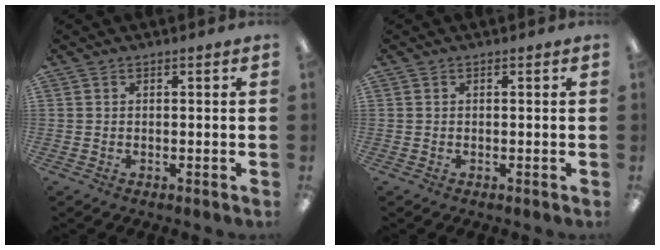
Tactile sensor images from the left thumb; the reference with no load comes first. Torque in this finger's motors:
{"motor_torque": [0.00, 0.00, 0.00, 0.00, 0.00]}